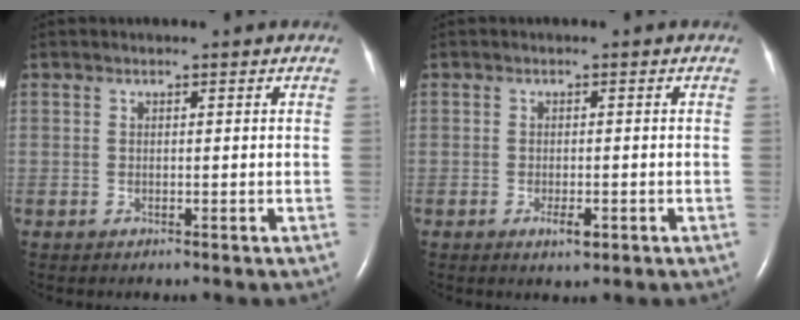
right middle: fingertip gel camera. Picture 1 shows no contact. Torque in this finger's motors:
{"motor_torque": [0.62, -0.36, 0.13, 0.07]}